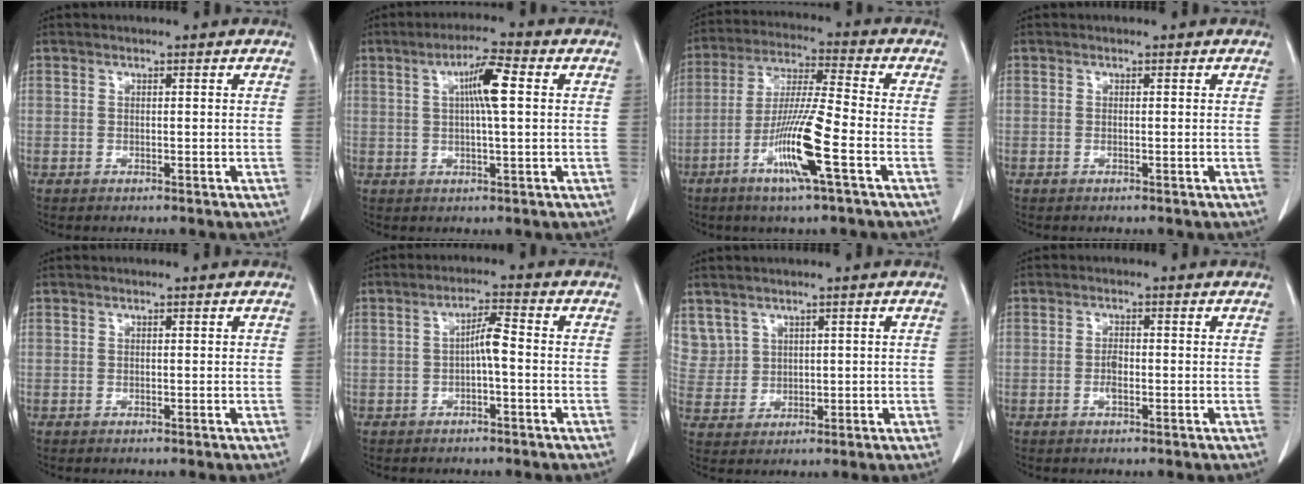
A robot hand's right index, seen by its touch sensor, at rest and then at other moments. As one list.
[{"total": 6.3, "force": [1.4, 0.4, 6.1], "torque": [-0.109, 0.008, 0.022]}, {"total": 12.0, "force": [-4.8, -0.2, 11.0], "torque": [-0.216, -0.012, -0.095]}, {"total": 0.0}, {"total": 0.0}, {"total": 3.5, "force": [-0.6, 0.5, 3.4], "torque": [-0.059, 0.012, -0.008]}, {"total": 5.6, "force": [3.2, 4.5, 0.4], "torque": [-0.016, 0.015, 0.080]}, {"total": 1.9, "force": [-0.5, 0.7, 1.7], "torque": [-0.034, 0.002, -0.008]}]